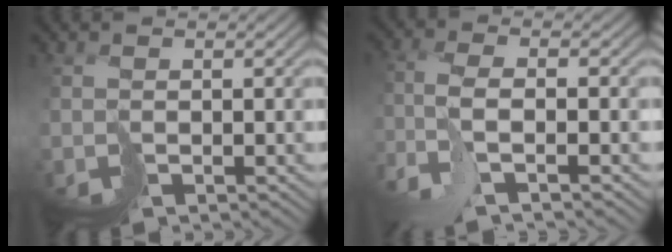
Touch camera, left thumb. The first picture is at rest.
{"total": 5.1, "force": [-2.8, 0.5, 4.3], "torque": [-0.085, -0.001, -0.068]}